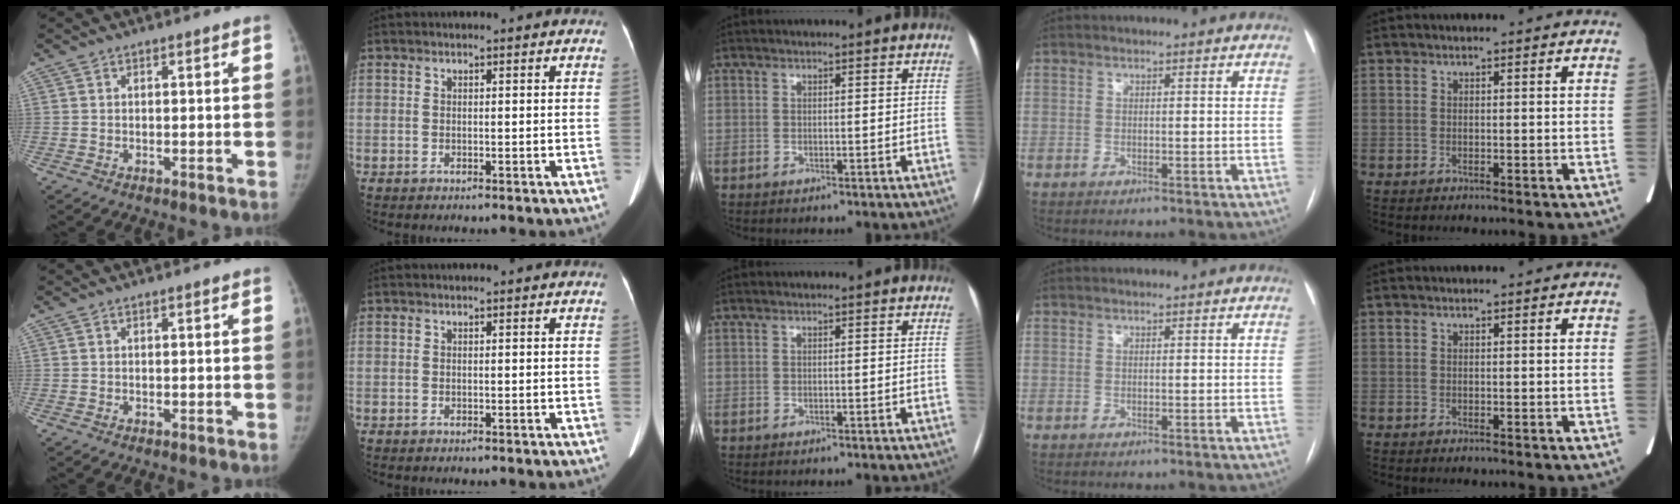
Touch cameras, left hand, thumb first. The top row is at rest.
{}